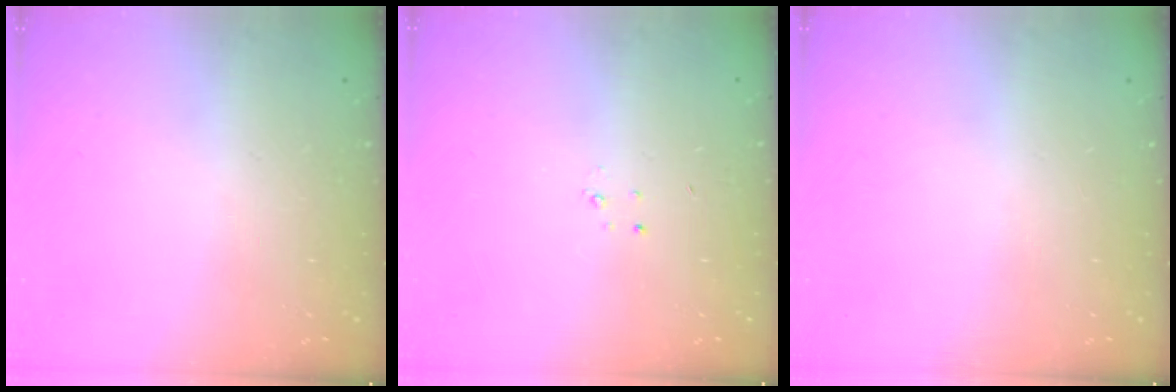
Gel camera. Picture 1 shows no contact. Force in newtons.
{"total": 2.3, "press": 2.3, "slide": 0.3}
{"total": 0.0}